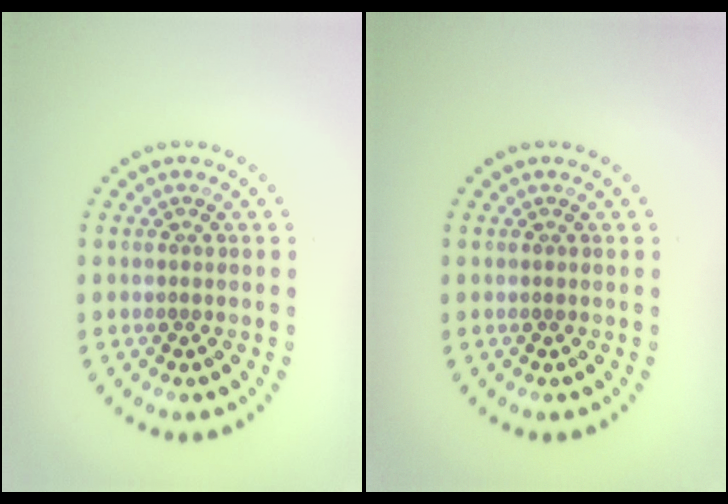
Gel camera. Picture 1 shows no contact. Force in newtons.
{"total": 0.0}